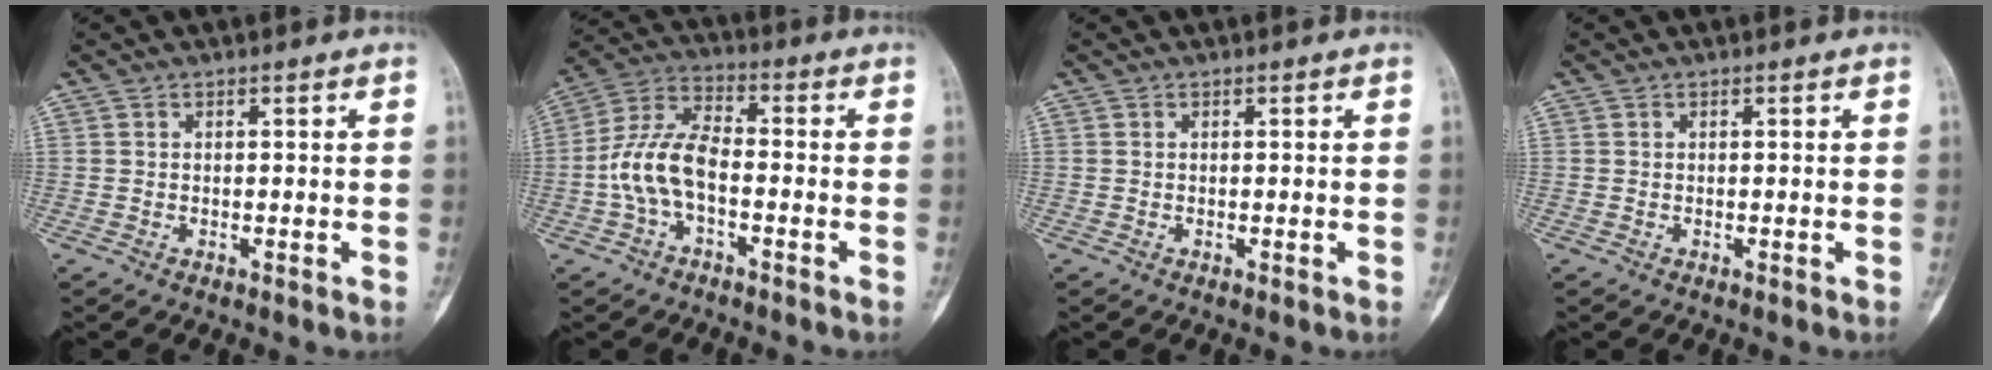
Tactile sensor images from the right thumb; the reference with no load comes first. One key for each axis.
{"total": 10.0, "fx": -2.3, "fy": 5.1, "fz": 8.3, "tx": -0.173, "ty": 0.037, "tz": -0.053}
{"total": 0.0}
{"total": 0.0}